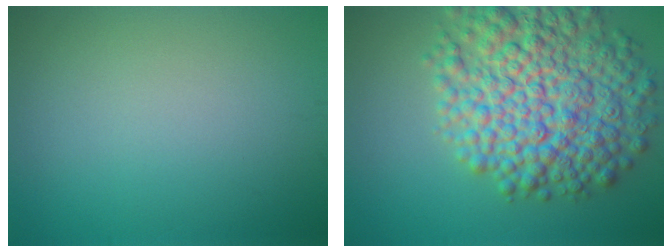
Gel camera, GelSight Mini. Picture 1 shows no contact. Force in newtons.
{"total": 11.1, "press": 11.1, "slide": 0.4}